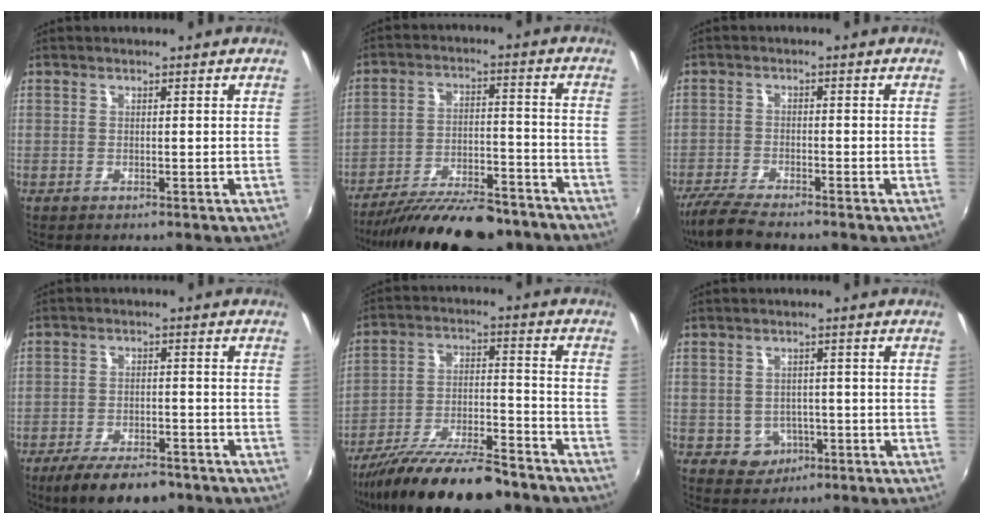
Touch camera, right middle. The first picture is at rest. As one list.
[{"total": 20.6, "force": [-17.5, 5.5, 9.5], "torque": [-0.173, -0.023, -0.252]}, {"total": 6.6, "force": [-5.9, 0.5, 3.1], "torque": [-0.088, -0.022, -0.109]}, {"total": 10.4, "force": [-7.9, 3.5, 5.8], "torque": [-0.127, -0.018, -0.127]}, {"total": 18.2, "force": [-14.6, 4.1, 10.0], "torque": [-0.187, -0.030, -0.237]}, {"total": 4.2, "force": [-1.3, 3.9, 0.9], "torque": [-0.028, 0.007, -0.008]}]